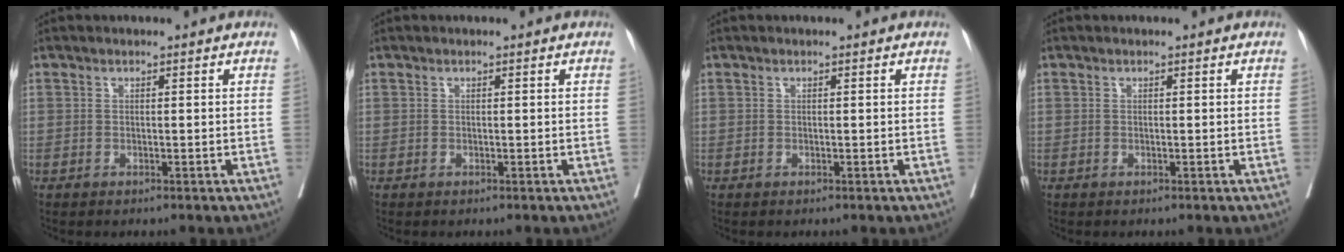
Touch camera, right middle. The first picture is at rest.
{"total": 0.0}
{"total": 0.0}
{"total": 0.0}